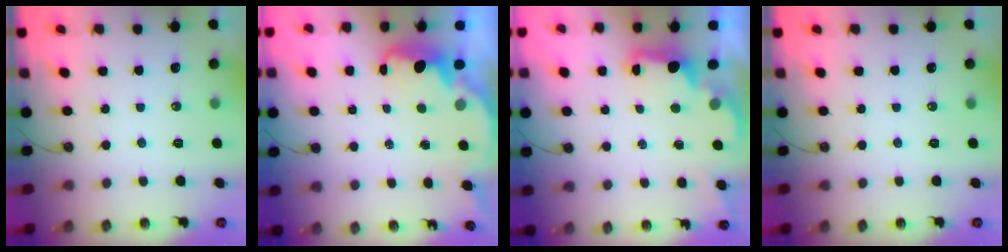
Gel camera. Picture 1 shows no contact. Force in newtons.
{"total": 2.7, "press": 2.7, "slide": 0.4}
{"total": 2.3, "press": 2.2, "slide": 0.7}
{"total": 0.0}